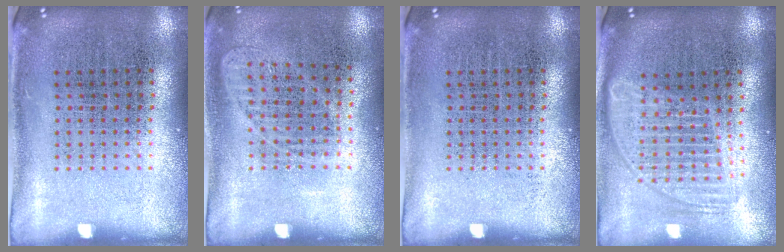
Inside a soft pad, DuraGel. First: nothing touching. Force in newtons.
{"total": 1.0, "press": 0.9, "slide": 0.4}
{"total": 0.0}
{"total": 1.8, "press": 1.5, "slide": 0.9}